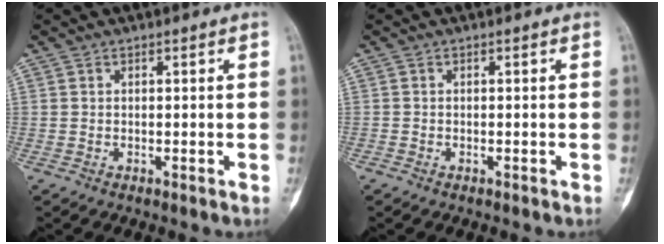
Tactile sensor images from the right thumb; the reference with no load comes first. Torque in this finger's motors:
{"motor_torque": [-0.17, -0.73, -0.38, -0.05, -0.14]}